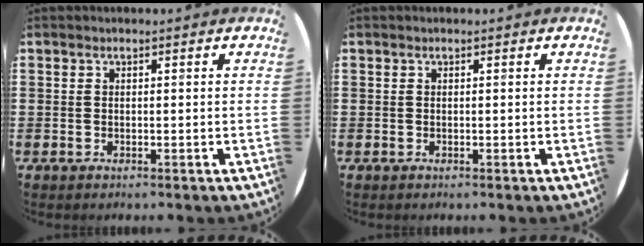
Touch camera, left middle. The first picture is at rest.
{"total": 0.0}